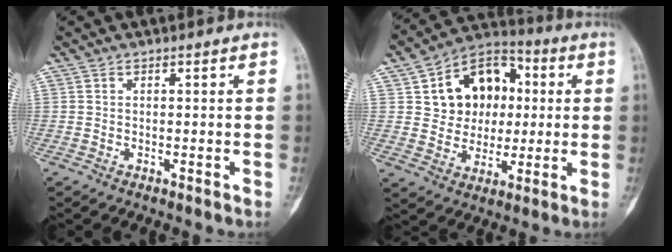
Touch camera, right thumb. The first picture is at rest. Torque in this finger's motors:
{"motor_torque": [-0.59, 1.90, 0.29, -0.13, 0.11]}